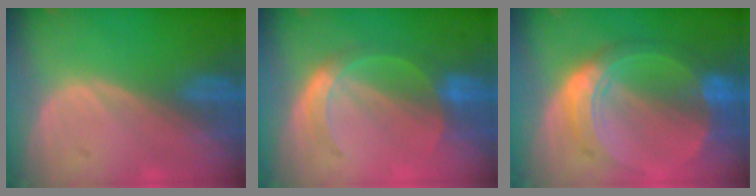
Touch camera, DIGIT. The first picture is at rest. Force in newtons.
{"total": 5.1, "press": 5.0, "slide": 0.8}
{"total": 8.7, "press": 8.7, "slide": 0.7}